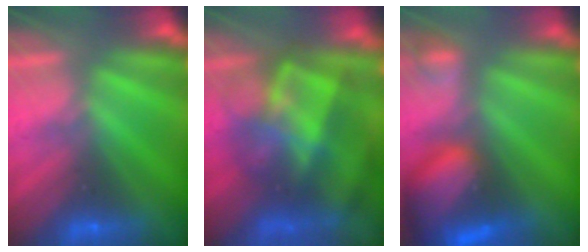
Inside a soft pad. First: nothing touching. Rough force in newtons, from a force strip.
{"total": 7.5}
{"total": 7.6}